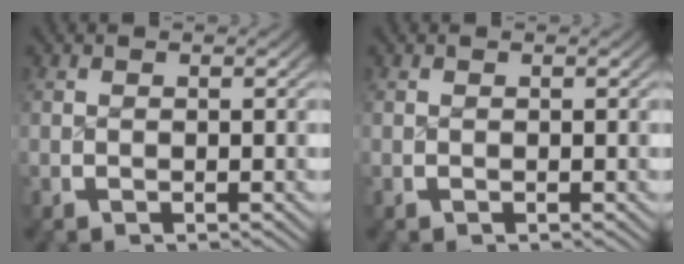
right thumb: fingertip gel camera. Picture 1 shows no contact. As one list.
[{"total": 0.0}]